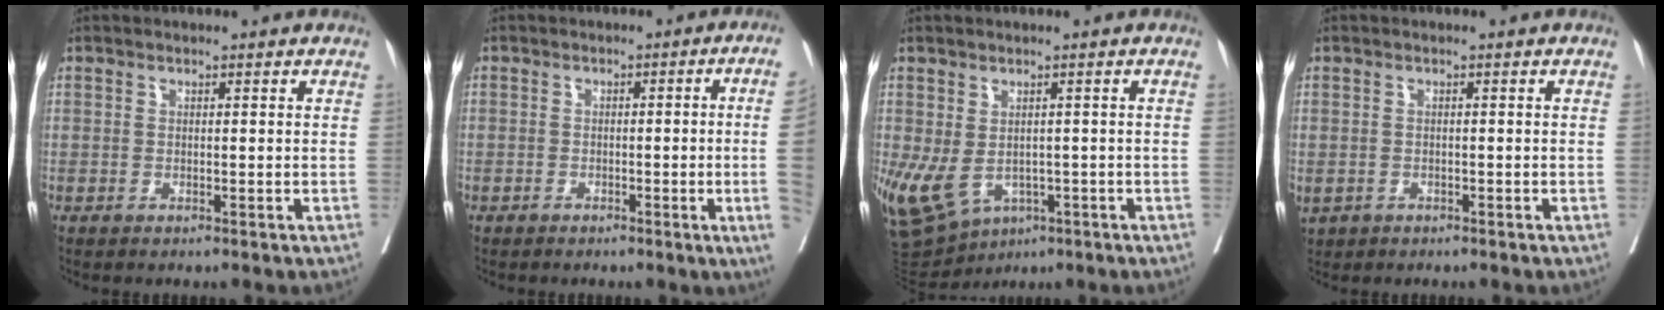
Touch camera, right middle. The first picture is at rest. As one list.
[{"total": 7.8, "force": [-1.4, -1.9, 7.4], "torque": [-0.077, -0.011, -0.020]}, {"total": 11.7, "force": [-4.4, 7.9, 7.4], "torque": [-0.159, -0.007, -0.054]}, {"total": 3.6, "force": [-1.9, 2.6, 1.6], "torque": [-0.041, -0.002, -0.022]}]